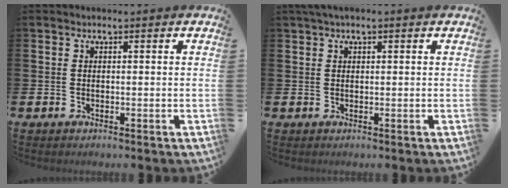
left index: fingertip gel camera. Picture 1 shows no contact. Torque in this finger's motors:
{"motor_torque": [0.03, -0.26, 0.73, 0.19]}